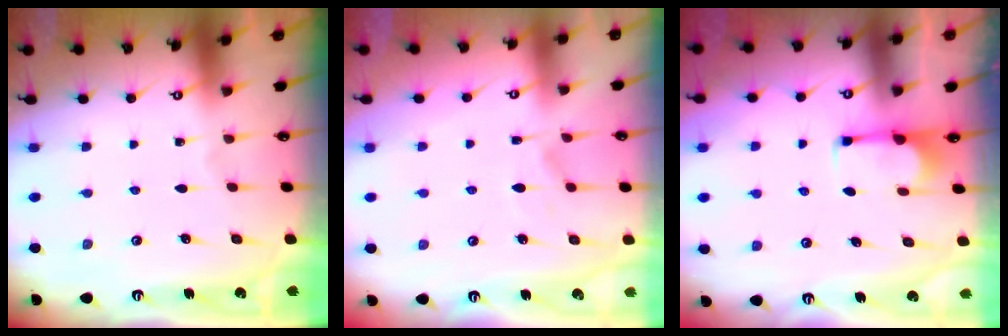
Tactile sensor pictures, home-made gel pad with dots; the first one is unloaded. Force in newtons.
{"total": 1.9, "press": 1.4, "slide": 1.2}
{"total": 0.0}